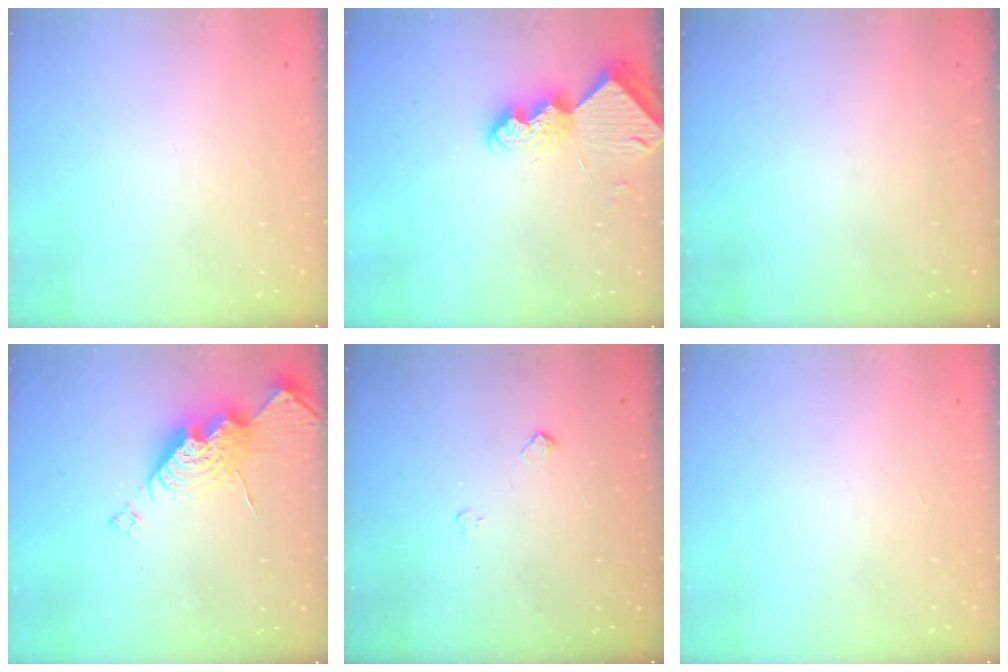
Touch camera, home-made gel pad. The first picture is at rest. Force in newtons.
{"total": 8.7, "press": 8.7, "slide": 0.7}
{"total": 0.0}
{"total": 13.5, "press": 13.5, "slide": 1.0}
{"total": 4.0, "press": 3.9, "slide": 0.7}
{"total": 0.0}